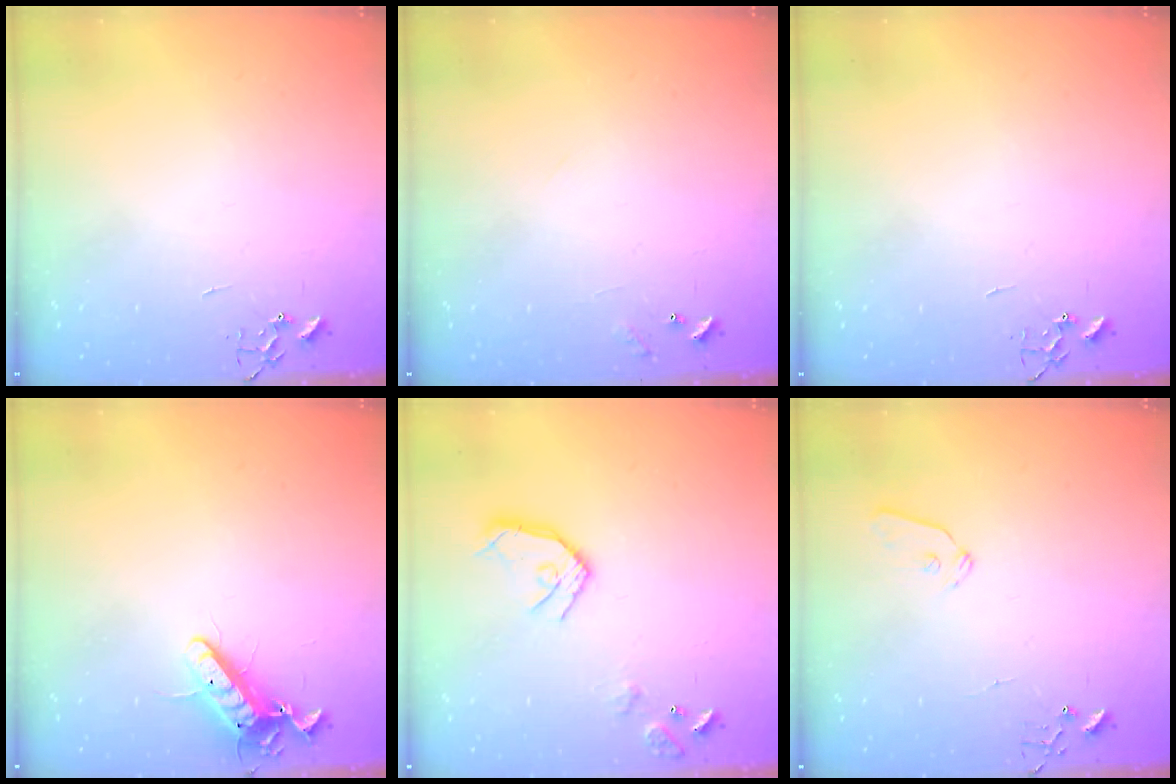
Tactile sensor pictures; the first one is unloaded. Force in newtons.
{"total": 6.9, "press": 6.9, "slide": 0.4}
{"total": 0.0}
{"total": 12.1, "press": 12.0, "slide": 1.4}
{"total": 12.7, "press": 12.6, "slide": 1.6}
{"total": 6.0, "press": 5.9, "slide": 0.8}